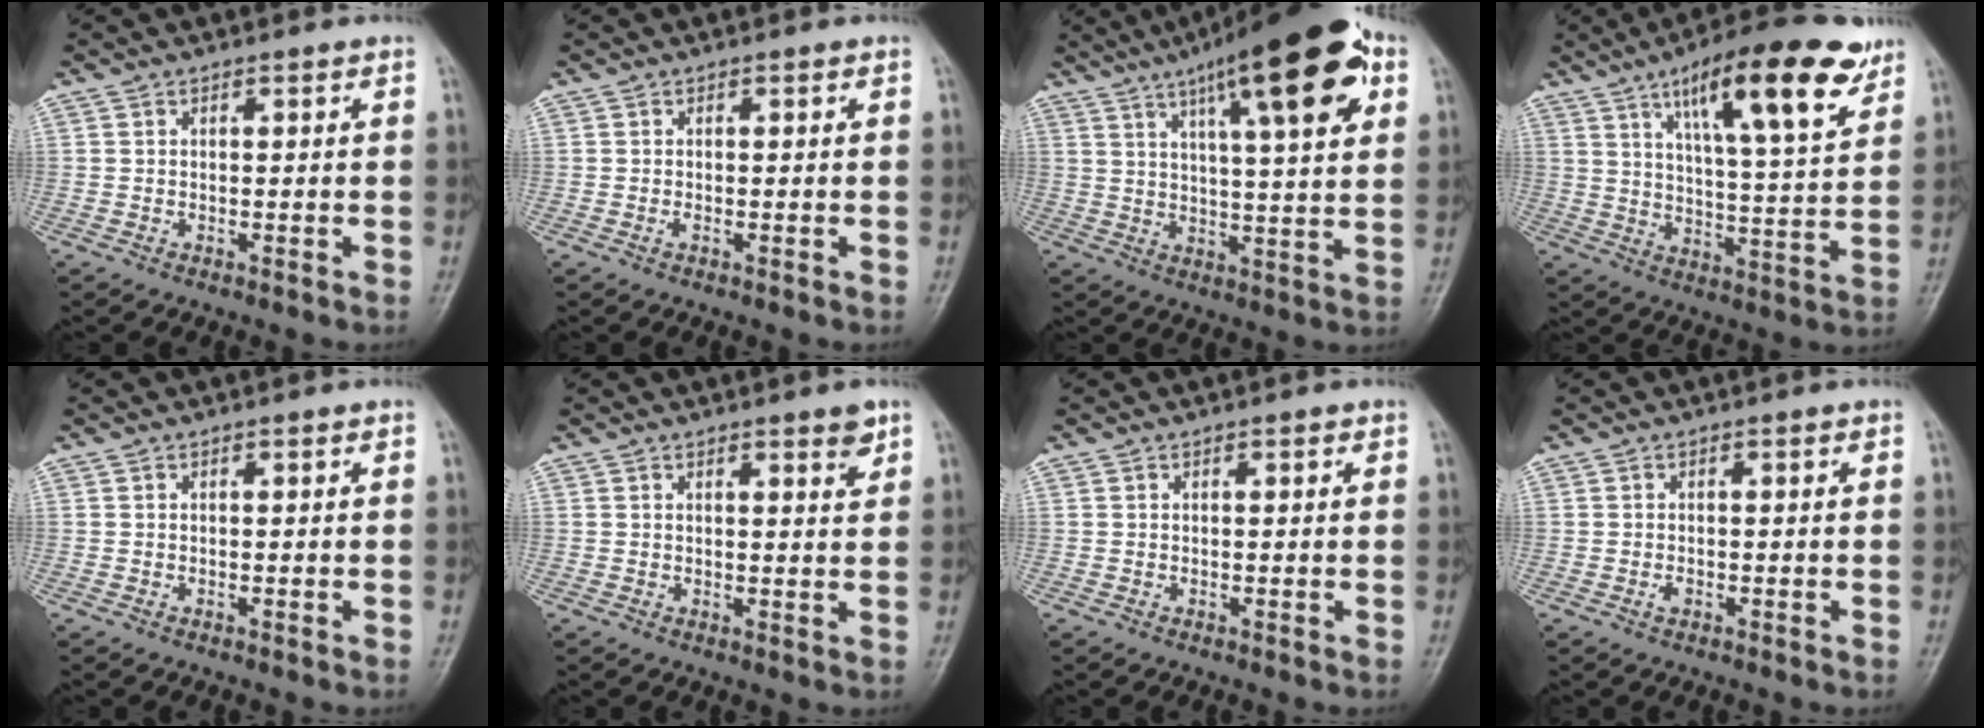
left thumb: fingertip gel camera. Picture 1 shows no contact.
{"total": 0.7, "force": [0.0, 0.2, 0.7], "torque": [-0.008, -0.001, 0.000]}
{"total": 21.3, "force": [10.3, 5.4, 17.9], "torque": [-0.246, -0.007, 0.149]}
{"total": 19.5, "force": [11.0, 5.1, 15.2], "torque": [-0.208, -0.040, 0.171]}
{"total": 0.0}
{"total": 3.1, "force": [2.0, 0.7, 2.2], "torque": [-0.024, -0.013, 0.026]}
{"total": 0.7, "force": [0.3, 0.3, 0.6], "torque": [-0.007, 0.000, 0.004]}
{"total": 1.0, "force": [-0.3, 0.6, 0.8], "torque": [-0.012, 0.000, -0.006]}